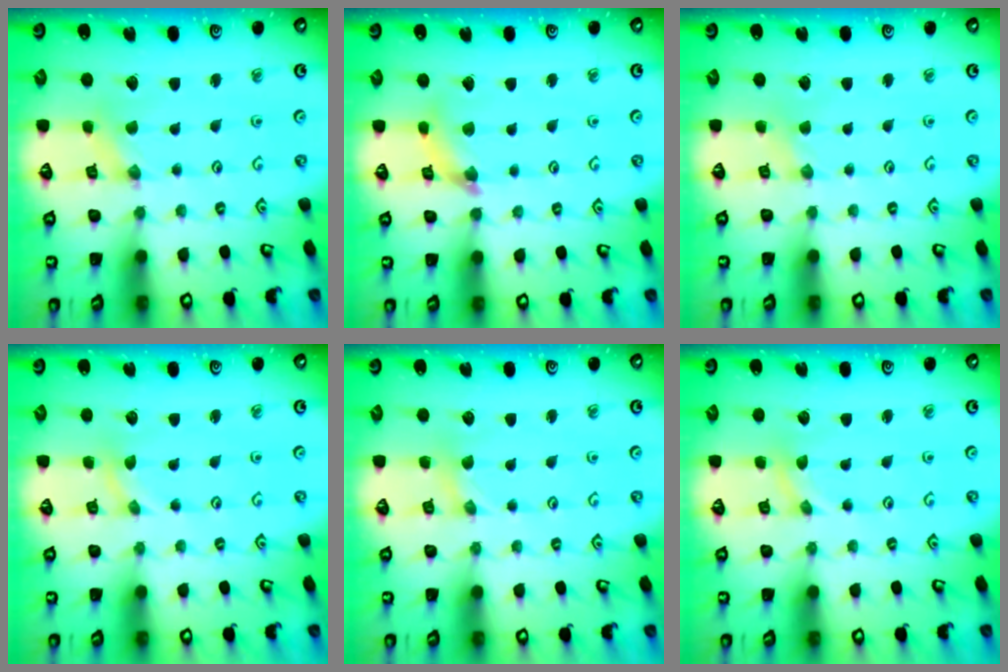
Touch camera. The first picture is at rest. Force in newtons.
{"total": 5.3, "press": 5.3, "slide": 0.6}
{"total": 1.2, "press": 1.2, "slide": 0.3}
{"total": 0.0}
{"total": 1.7, "press": 1.7, "slide": 0.3}
{"total": 0.0}